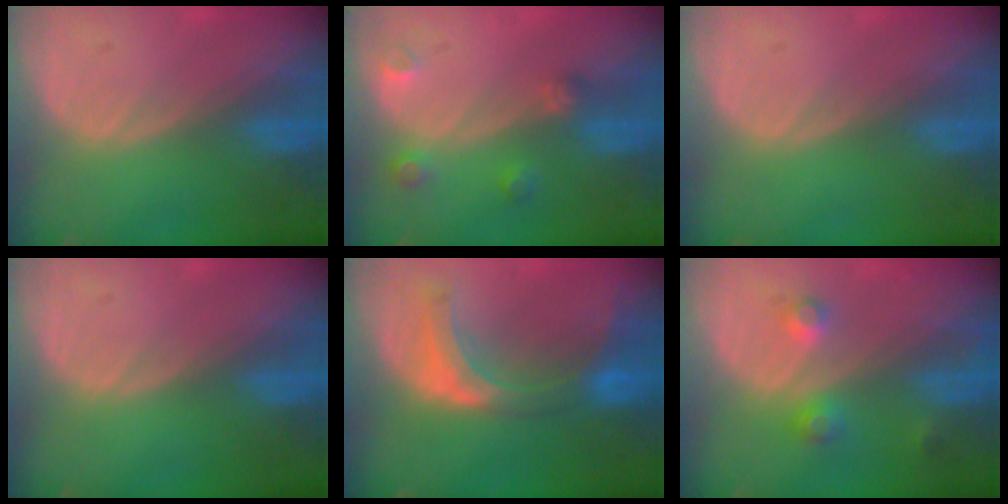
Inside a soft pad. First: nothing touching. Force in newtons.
{"total": 2.7, "press": 2.6, "slide": 0.5}
{"total": 0.0}
{"total": 0.0}
{"total": 7.6, "press": 6.9, "slide": 3.2}
{"total": 3.7, "press": 3.4, "slide": 1.4}